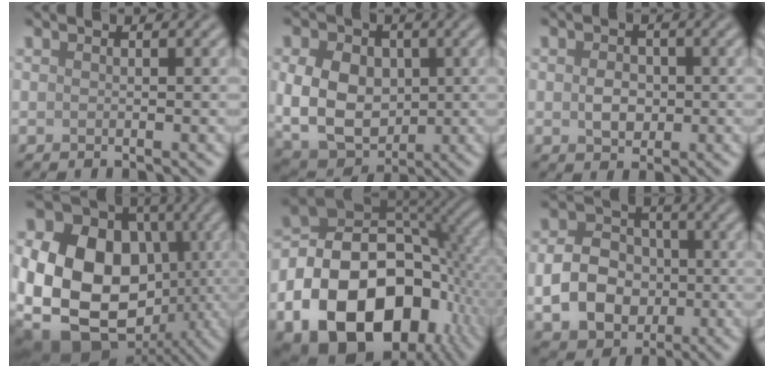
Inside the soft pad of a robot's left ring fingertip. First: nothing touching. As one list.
[{"total": 8.8, "force": [0.4, 6.7, 5.7], "torque": [-0.110, -0.007, 0.005]}, {"total": 2.5, "force": [-0.1, 1.9, 1.7], "torque": [-0.031, -0.002, -0.004]}, {"total": 19.4, "force": [-2.9, 15.9, 10.7], "torque": [-0.199, 0.000, -0.085]}, {"total": 18.4, "force": [-6.3, 12.4, 12.0], "torque": [-0.218, -0.020, -0.107]}, {"total": 7.0, "force": [-1.1, 5.5, 4.1], "torque": [-0.081, -0.003, -0.022]}]